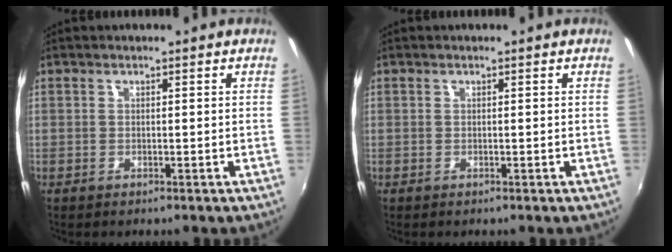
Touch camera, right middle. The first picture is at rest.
{"total": 0.0}